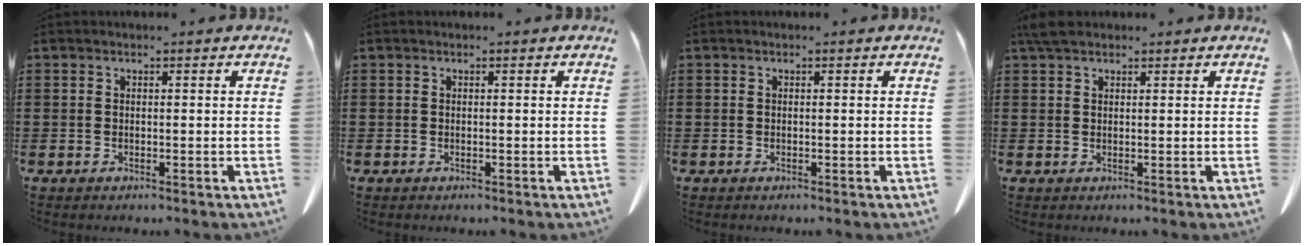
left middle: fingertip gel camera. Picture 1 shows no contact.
{"total": 0.0}
{"total": 0.0}
{"total": 2.8, "force": [2.1, 1.0, 1.5], "torque": [-0.037, 0.005, 0.040]}